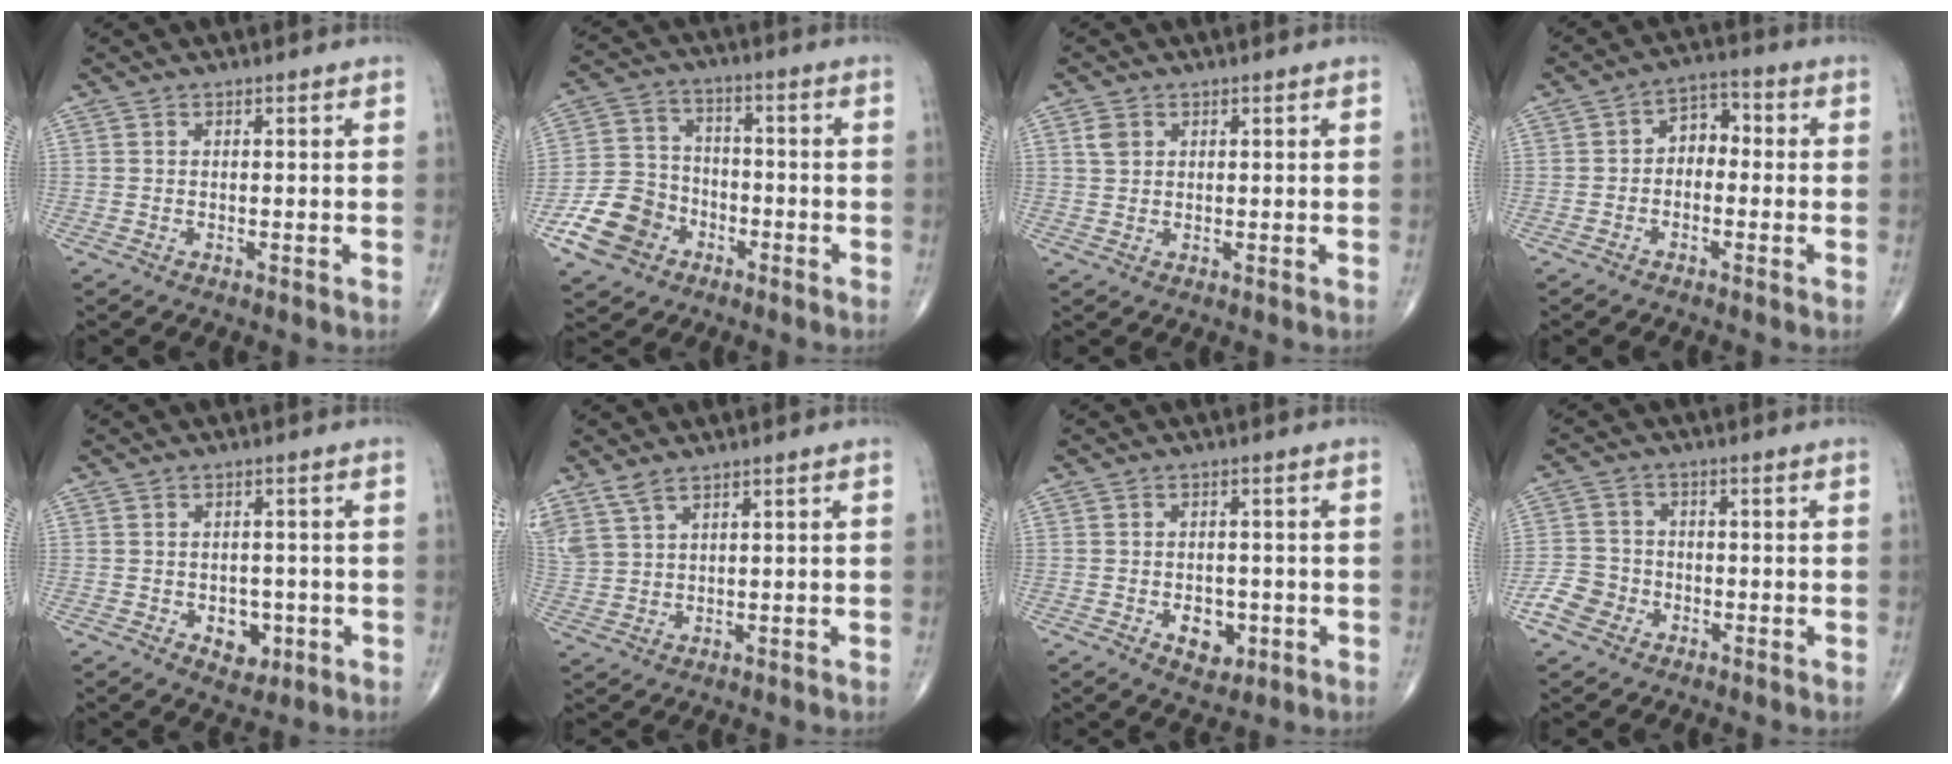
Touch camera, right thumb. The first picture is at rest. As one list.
[{"total": 11.0, "force": [-5.4, 8.7, 4.2], "torque": [-0.059, 0.040, -0.103]}, {"total": 2.3, "force": [1.0, 1.7, 1.2], "torque": [-0.020, 0.000, 0.020]}, {"total": 5.2, "force": [-0.6, 3.8, 3.6], "torque": [-0.032, 0.026, -0.025]}, {"total": 4.9, "force": [-1.5, 3.5, 3.1], "torque": [-0.017, 0.006, -0.014]}, {"total": 4.7, "force": [3.7, 1.5, 2.6], "torque": [-0.063, -0.006, 0.086]}, {"total": 5.2, "force": [-1.7, 3.5, 3.4], "torque": [-0.027, 0.004, -0.018]}, {"total": 5.2, "force": [-2.6, 4.2, 1.4], "torque": [-0.011, 0.018, -0.055]}]